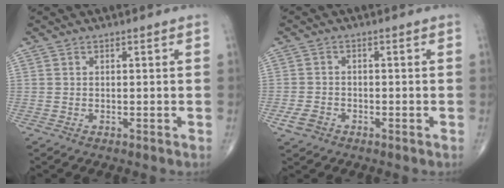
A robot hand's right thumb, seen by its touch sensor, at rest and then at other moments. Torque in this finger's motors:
{"motor_torque": [-0.24, 0.70, 0.29, -0.11, 0.00]}